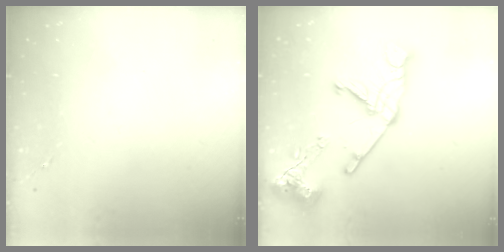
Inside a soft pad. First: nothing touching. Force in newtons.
{"total": 20.1, "press": 20.0, "slide": 2.3}